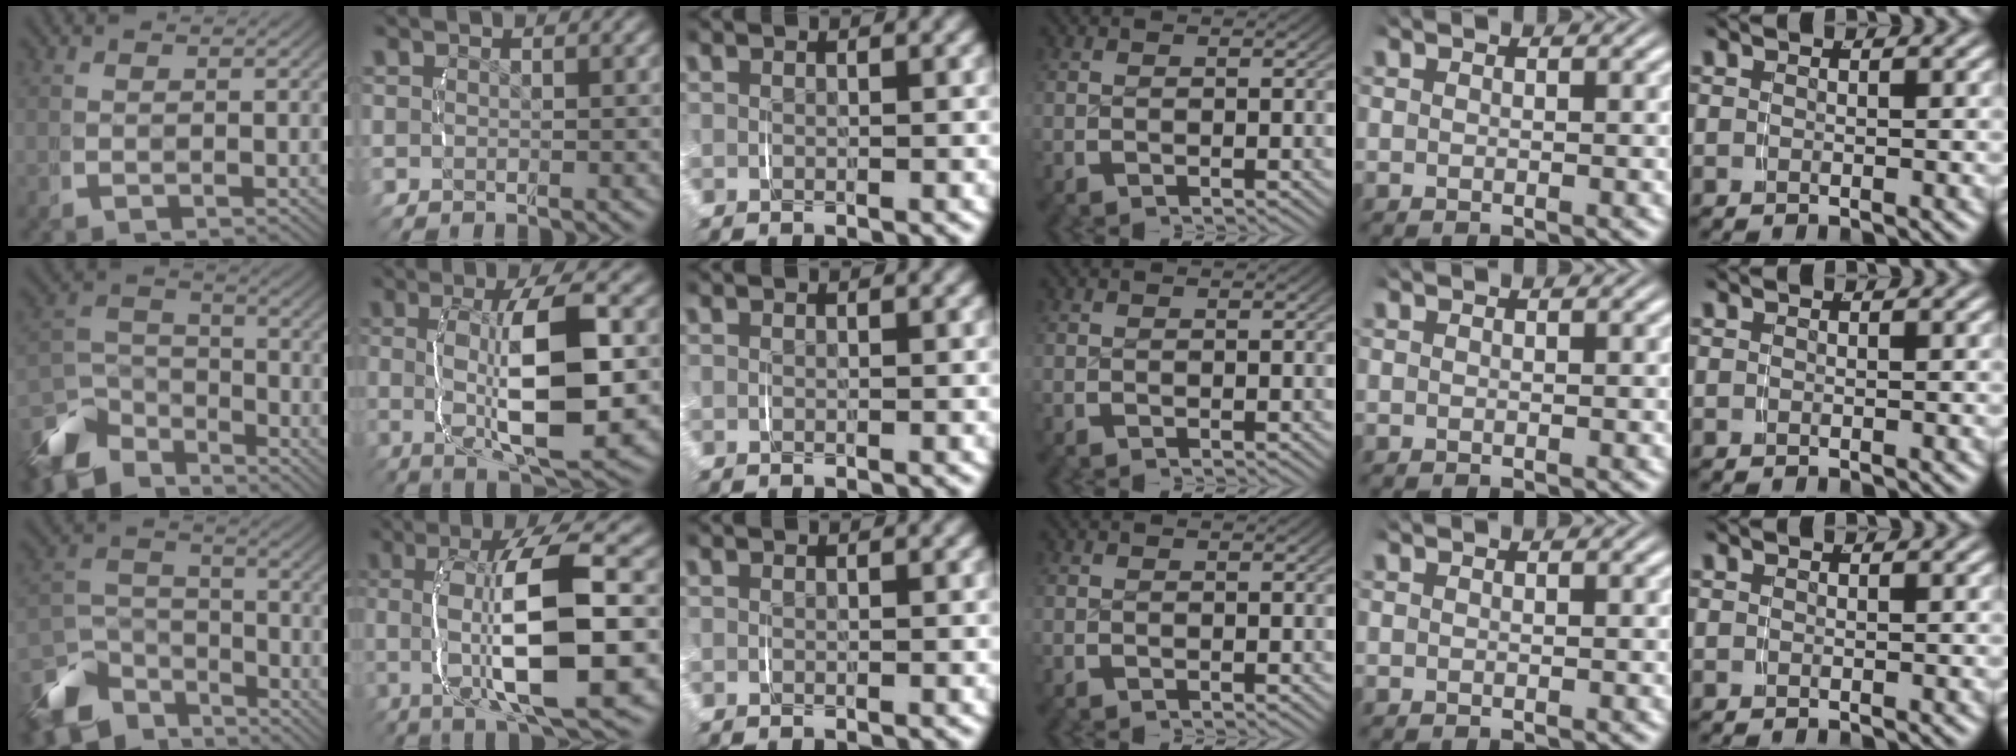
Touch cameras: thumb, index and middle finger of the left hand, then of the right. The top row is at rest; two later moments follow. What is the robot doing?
{"motion": "lift_and_place", "object": "jar lid"}